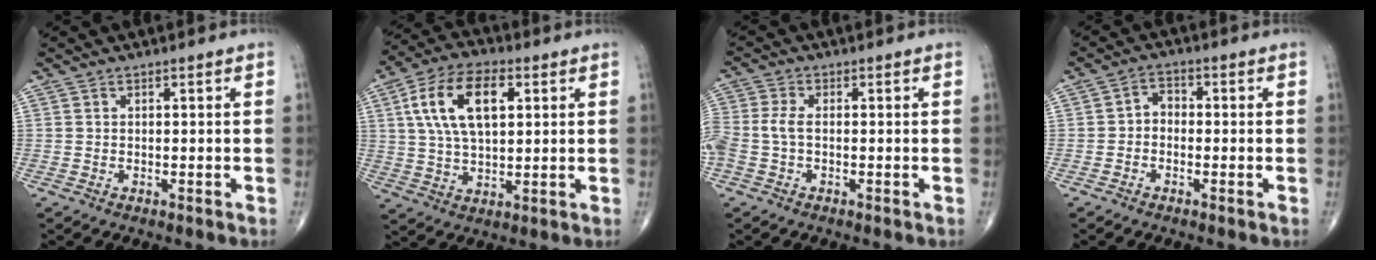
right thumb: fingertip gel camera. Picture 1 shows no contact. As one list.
[{"total": 14.1, "force": [4.0, 7.4, 11.3], "torque": [-0.204, 0.007, 0.073]}, {"total": 5.7, "force": [-0.9, 3.3, 4.6], "torque": [-0.126, 0.011, -0.020]}, {"total": 2.9, "force": [-0.7, 2.2, 1.7], "torque": [-0.009, 0.017, -0.027]}]